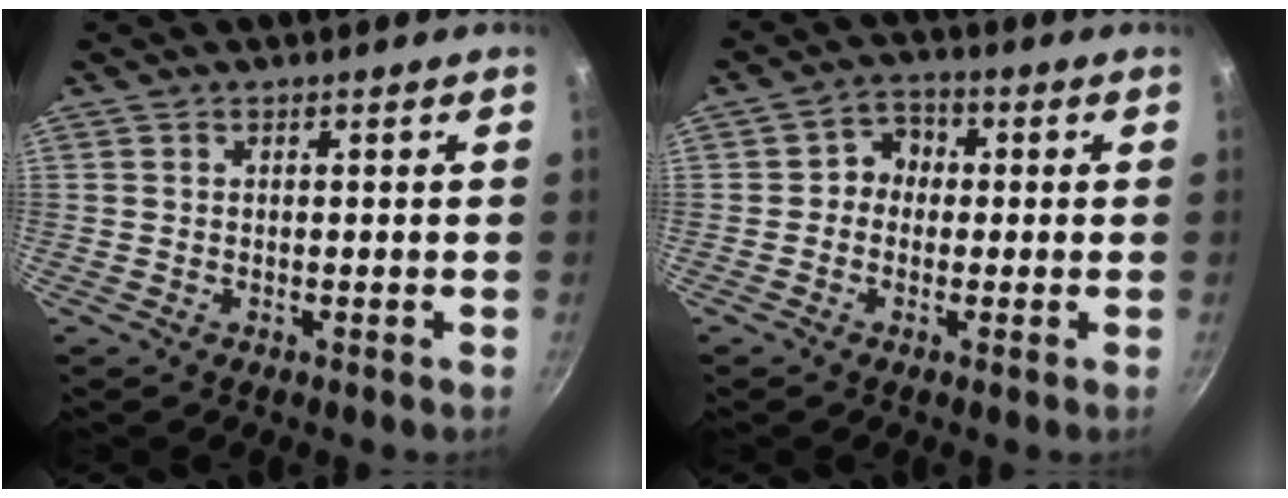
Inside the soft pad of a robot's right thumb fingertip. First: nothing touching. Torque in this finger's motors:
{"motor_torque": [-0.18, -0.03, -0.16, 0.09, 0.00]}